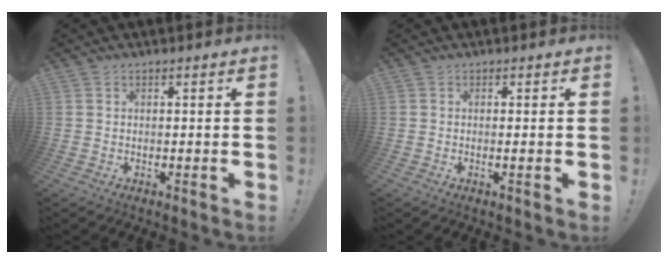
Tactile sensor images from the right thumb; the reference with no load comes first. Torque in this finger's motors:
{"motor_torque": [0.09, 0.05, -0.41, 0.07, 0.04]}